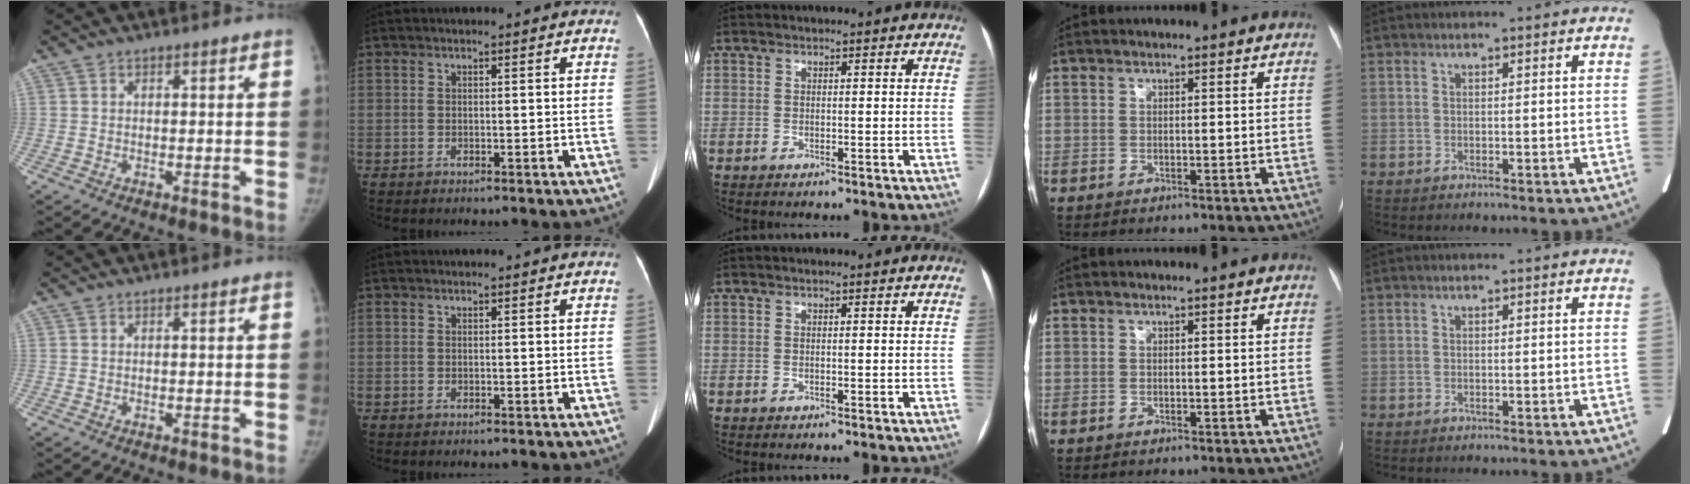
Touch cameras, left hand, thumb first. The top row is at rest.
{}